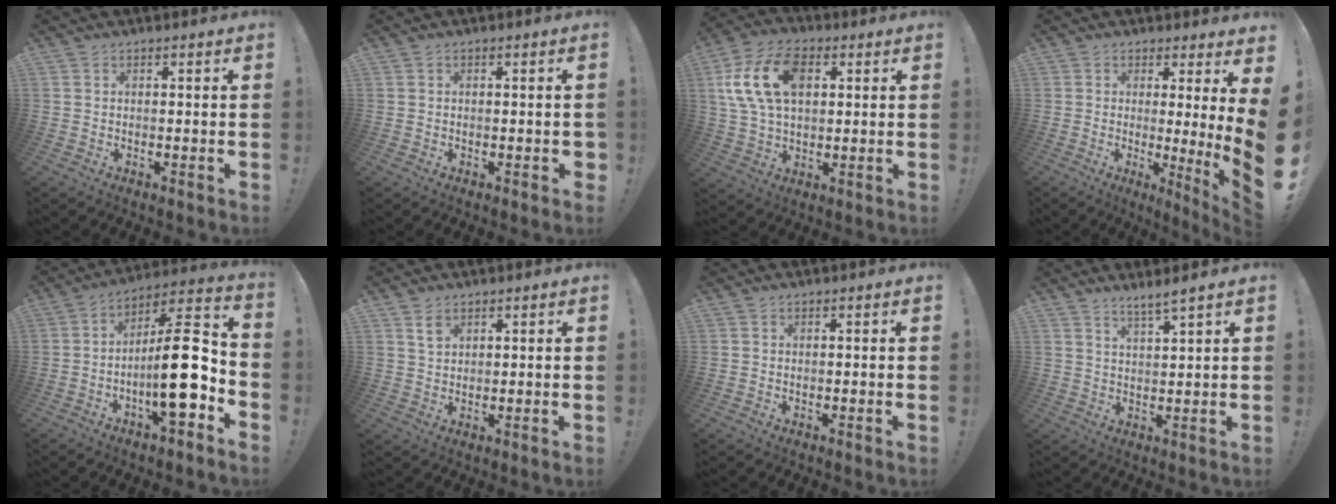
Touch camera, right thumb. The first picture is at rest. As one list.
[{"total": 1.1, "force": [-0.4, 0.7, 0.7], "torque": [-0.011, 0.004, -0.007]}, {"total": 16.8, "force": [4.5, 10.8, 12.0], "torque": [-0.235, -0.001, 0.081]}, {"total": 7.4, "force": [1.6, -1.1, 7.2], "torque": [-0.091, -0.057, 0.023]}, {"total": 19.1, "force": [-4.6, 5.8, 17.7], "torque": [-0.273, 0.029, -0.074]}, {"total": 3.4, "force": [2.1, 2.0, 1.7], "torque": [-0.015, -0.011, 0.036]}, {"total": 0.0}, {"total": 4.2, "force": [3.7, -0.3, 2.1], "torque": [-0.035, -0.027, 0.061]}]